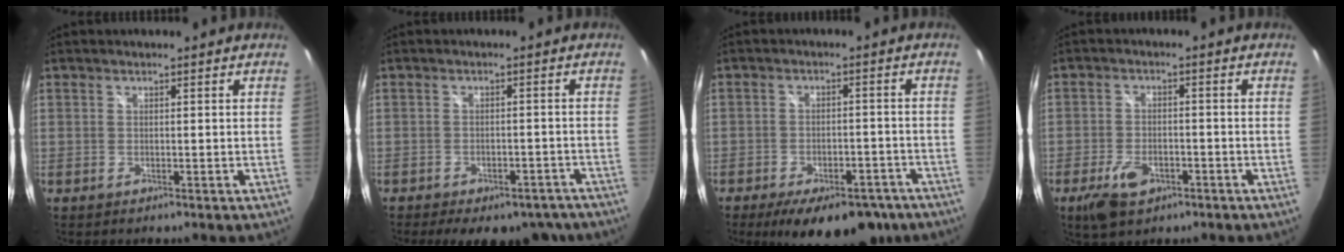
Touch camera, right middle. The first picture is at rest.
{"total": 14.2, "force": [-11.1, 6.2, 6.3], "torque": [-0.120, -0.005, -0.122]}
{"total": 15.4, "force": [-11.1, 6.9, 8.2], "torque": [-0.147, -0.003, -0.139]}
{"total": 7.4, "force": [-4.2, 4.1, 4.5], "torque": [-0.109, -0.006, -0.069]}